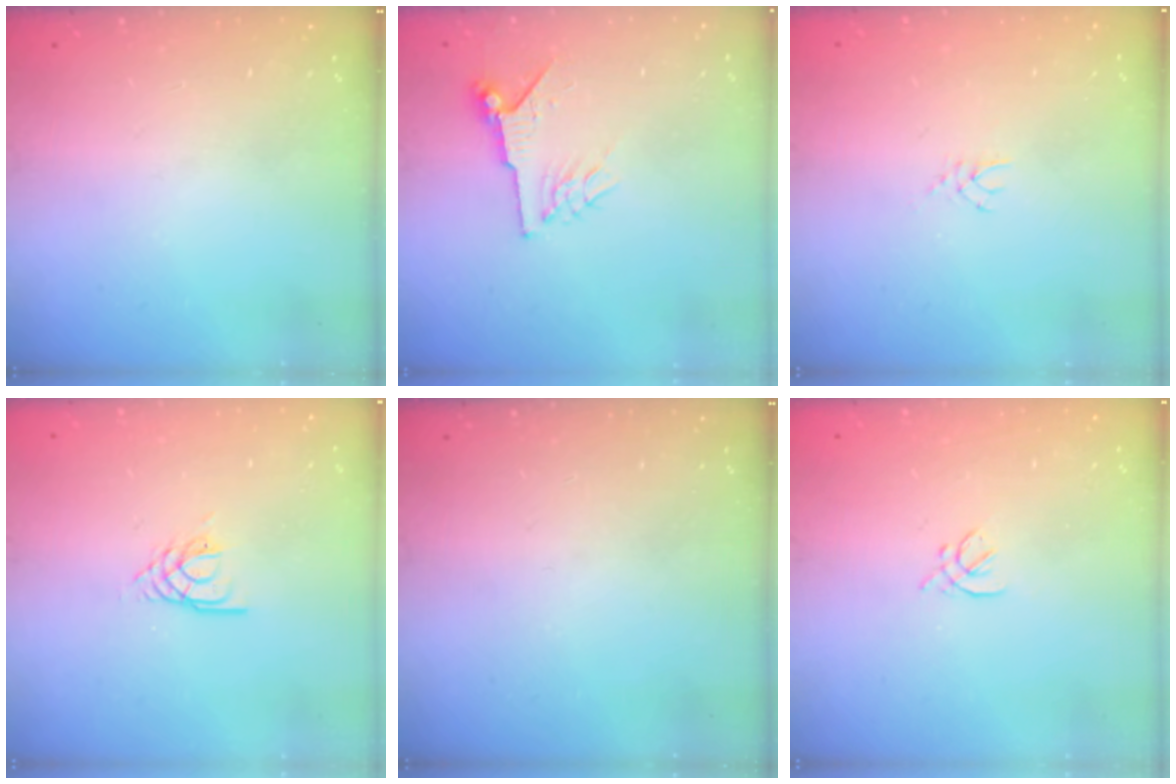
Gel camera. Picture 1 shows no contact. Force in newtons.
{"total": 6.2, "press": 6.2, "slide": 0.6}
{"total": 2.1, "press": 2.1, "slide": 0.3}
{"total": 2.5, "press": 2.4, "slide": 0.4}
{"total": 0.0}
{"total": 2.1, "press": 2.0, "slide": 0.7}